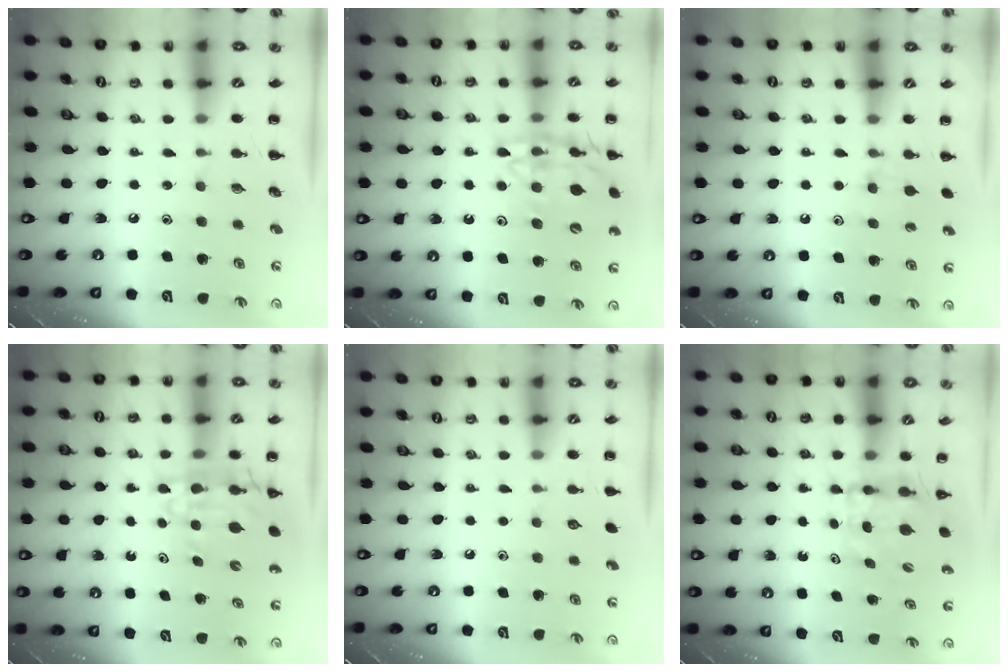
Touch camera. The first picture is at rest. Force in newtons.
{"total": 17.9, "press": 17.7, "slide": 2.8}
{"total": 4.9, "press": 4.7, "slide": 1.4}
{"total": 8.5, "press": 8.0, "slide": 2.9}
{"total": 0.0}
{"total": 3.9, "press": 3.9, "slide": 0.1}